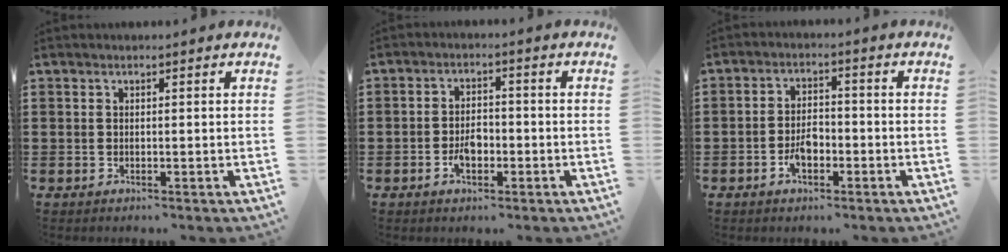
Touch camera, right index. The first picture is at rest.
{"total": 3.5, "force": [-1.4, 2.0, 2.5], "torque": [-0.052, 0.004, -0.027]}
{"total": 3.9, "force": [-1.7, 2.1, 2.7], "torque": [-0.055, 0.007, -0.034]}